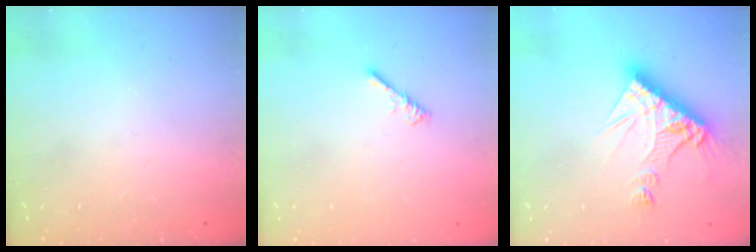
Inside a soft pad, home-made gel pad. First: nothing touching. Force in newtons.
{"total": 0.9, "press": 0.9, "slide": 0.3}
{"total": 13.9, "press": 13.9, "slide": 1.4}